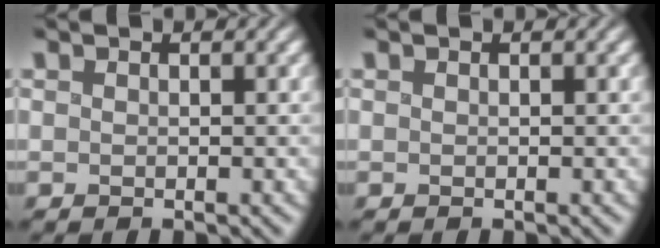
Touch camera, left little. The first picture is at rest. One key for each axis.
{"total": 0.0}